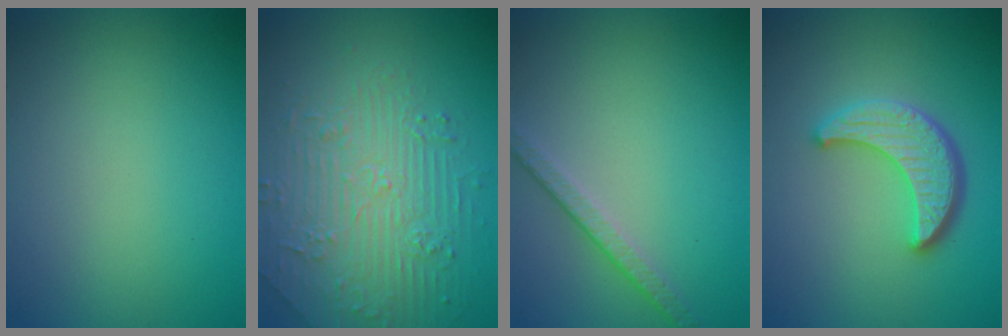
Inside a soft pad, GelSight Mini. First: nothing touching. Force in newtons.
{"total": 4.6, "press": 4.5, "slide": 0.5}
{"total": 2.5, "press": 2.1, "slide": 1.4}
{"total": 4.4, "press": 3.8, "slide": 2.3}